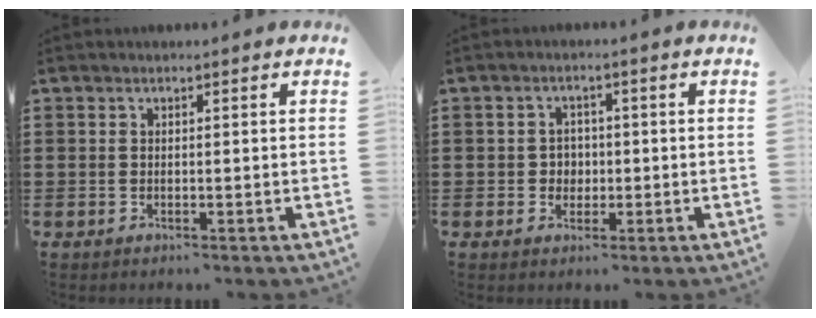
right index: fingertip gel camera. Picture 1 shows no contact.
{"total": 2.3, "force": [-0.3, 2.2, 0.7], "torque": [-0.021, 0.006, -0.009]}